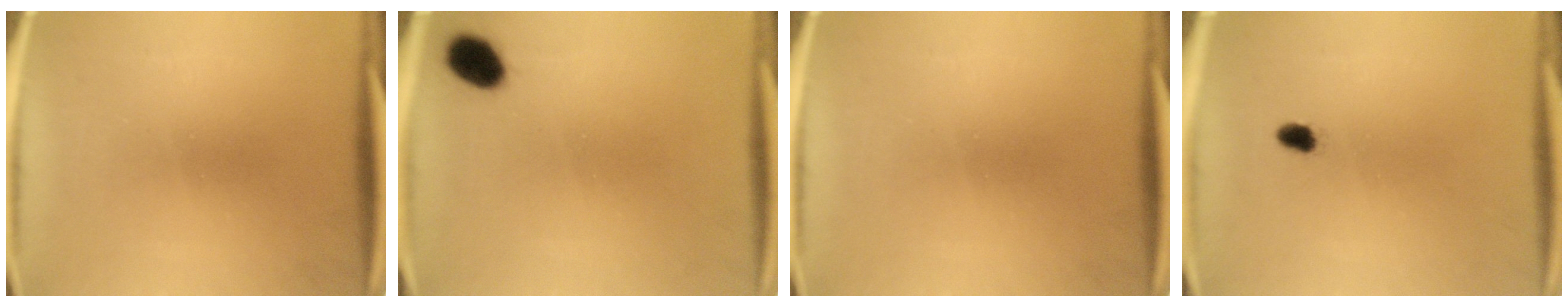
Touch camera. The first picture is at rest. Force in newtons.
{"total": 5.4}
{"total": 0.0}
{"total": 1.8}